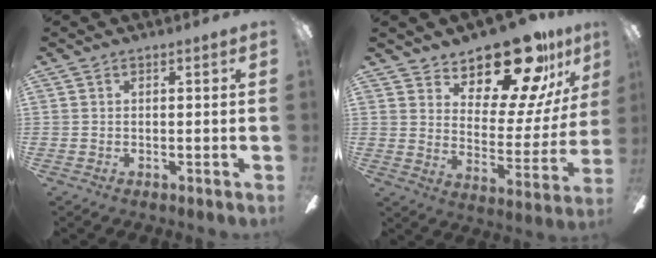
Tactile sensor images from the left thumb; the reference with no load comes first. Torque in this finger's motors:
{"motor_torque": [0.37, 0.41, 1.26, -1.51, 0.06]}